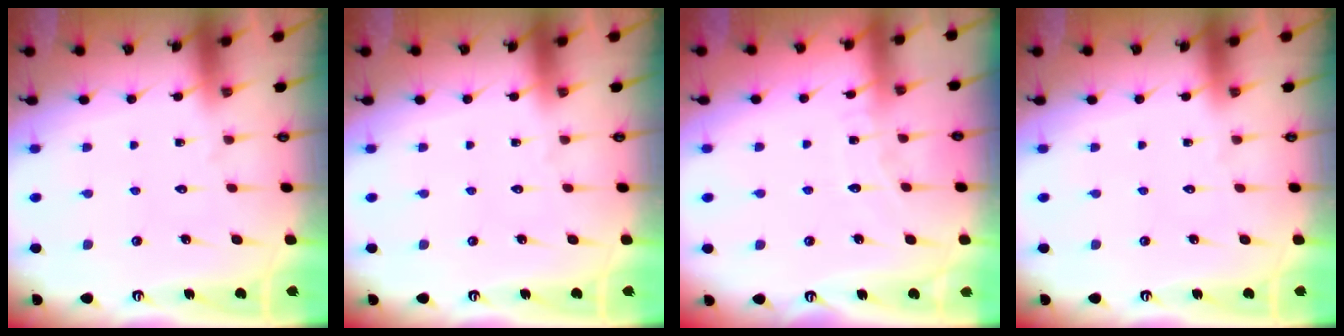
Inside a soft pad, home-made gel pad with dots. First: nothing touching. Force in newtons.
{"total": 0.0}
{"total": 6.1, "press": 6.1, "slide": 0.6}
{"total": 0.0}